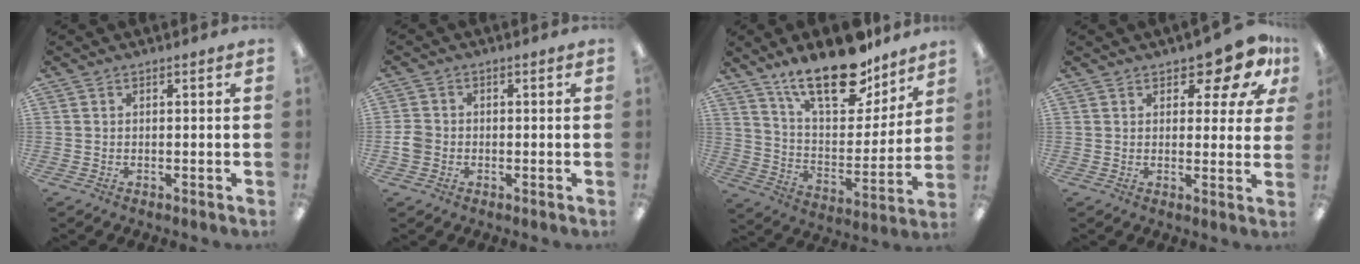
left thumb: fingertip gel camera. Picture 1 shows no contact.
{"total": 3.1, "force": [-0.7, 2.7, 1.3], "torque": [-0.020, 0.006, -0.013]}
{"total": 21.8, "force": [15.8, 8.9, 12.1], "torque": [-0.191, -0.098, 0.274]}
{"total": 9.3, "force": [6.0, 3.9, 5.9], "torque": [-0.070, -0.034, 0.103]}